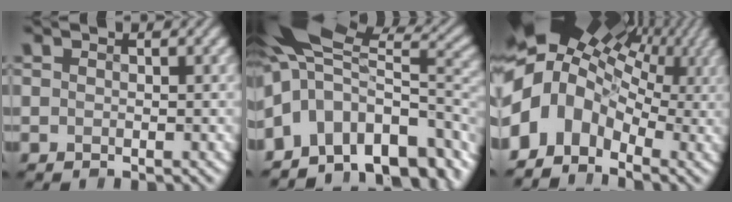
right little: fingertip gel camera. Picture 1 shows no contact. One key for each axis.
{"total": 15.2, "fx": -3.8, "fy": 9.7, "fz": 11.0, "tx": -0.205, "ty": 0.010, "tz": -0.040}
{"total": 14.1, "fx": 0.5, "fy": 10.5, "fz": 9.4, "tx": -0.164, "ty": 0.013, "tz": 0.023}